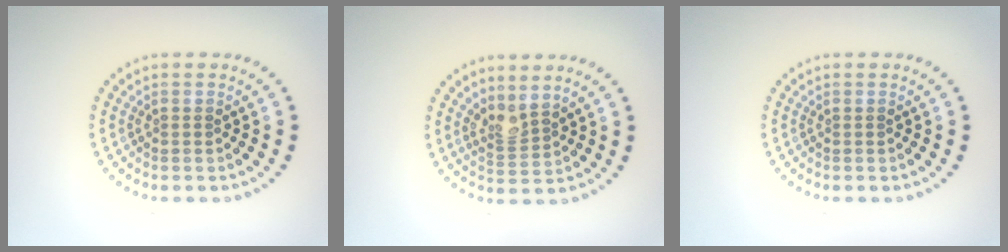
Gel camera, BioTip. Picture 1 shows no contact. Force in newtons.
{"total": 2.1, "press": 1.5, "slide": 1.4}
{"total": 0.0}